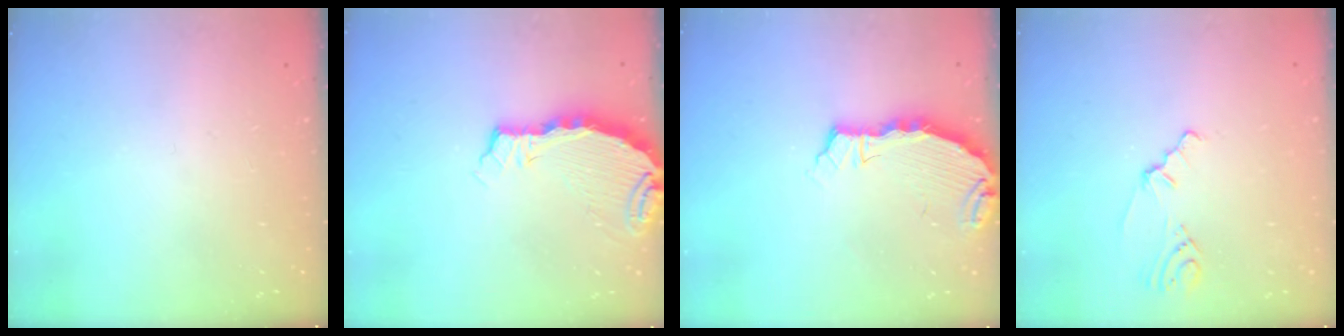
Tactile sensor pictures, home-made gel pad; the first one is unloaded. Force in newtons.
{"total": 5.3, "press": 5.3, "slide": 0.6}
{"total": 4.4, "press": 4.4, "slide": 0.6}
{"total": 1.6, "press": 1.5, "slide": 0.6}